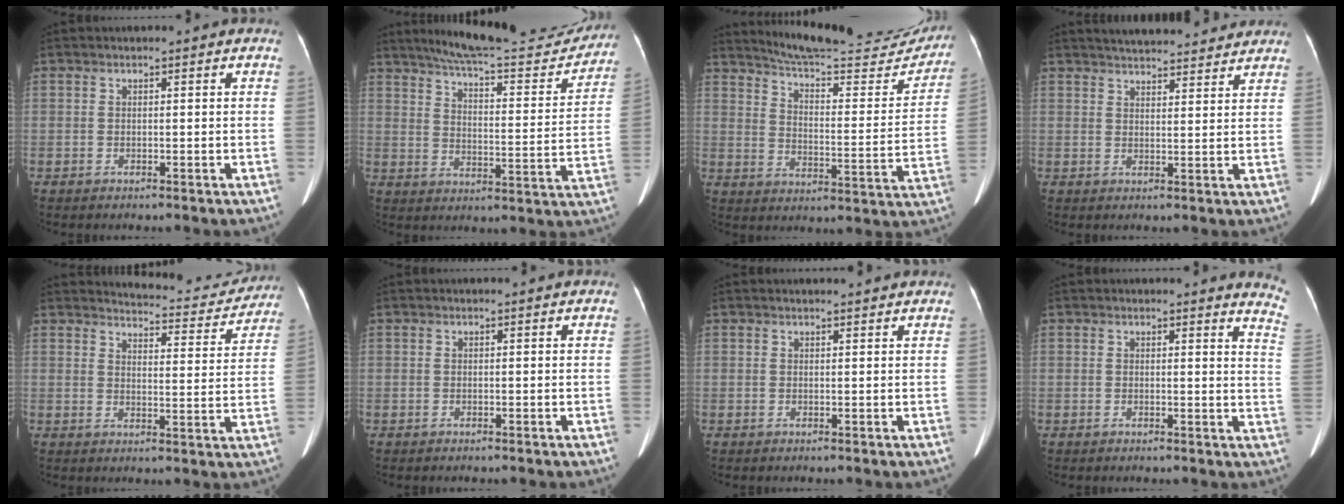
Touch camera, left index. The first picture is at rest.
{"total": 20.5, "force": [18.9, 2.5, 7.5], "torque": [-0.113, -0.029, 0.251]}
{"total": 23.2, "force": [21.7, 3.0, 7.7], "torque": [-0.106, -0.058, 0.279]}
{"total": 12.5, "force": [11.6, 2.3, 4.2], "torque": [-0.052, 0.022, 0.151]}
{"total": 11.1, "force": [10.9, 1.8, 1.4], "torque": [-0.010, -0.019, 0.125]}
{"total": 0.0}
{"total": 3.1, "force": [2.9, 0.3, 0.9], "torque": [-0.013, 0.014, 0.036]}
{"total": 5.6, "force": [5.4, 0.2, 1.7], "torque": [-0.011, -0.048, 0.022]}